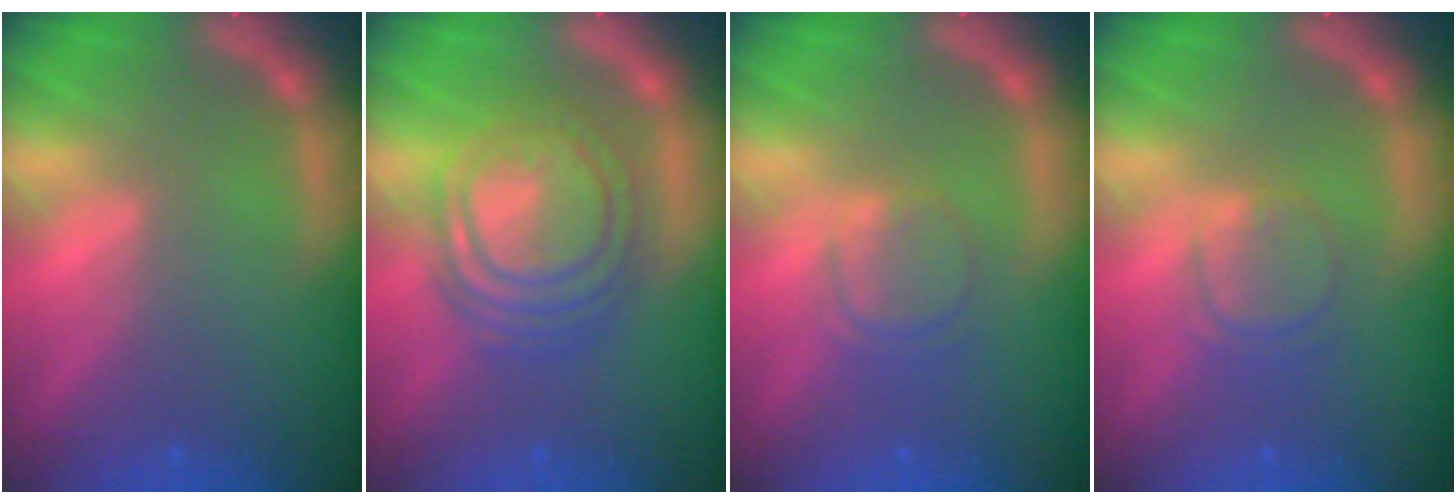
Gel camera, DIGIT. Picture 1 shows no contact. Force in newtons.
{"total": 9.0}
{"total": 3.0}
{"total": 3.0}